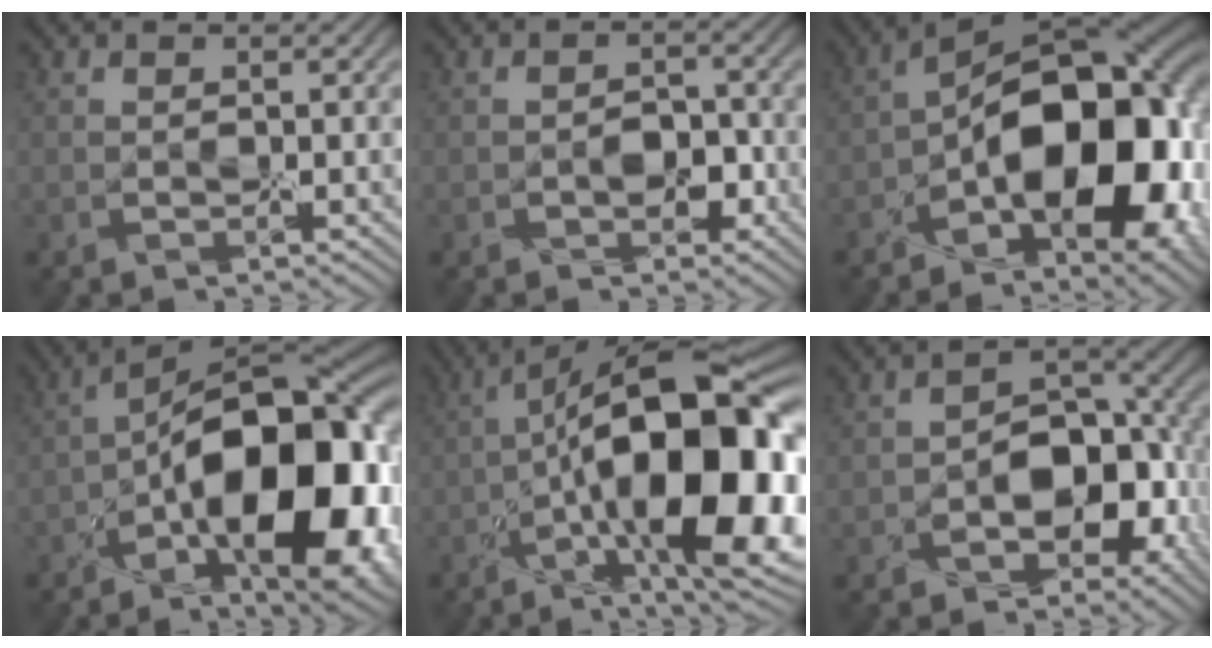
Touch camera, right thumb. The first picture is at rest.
{"total": 1.6, "force": [-1.0, 1.1, 0.6], "torque": [-0.001, 0.007, -0.017]}
{"total": 14.7, "force": [-3.8, 7.5, 12.0], "torque": [-0.149, 0.012, -0.069]}
{"total": 17.1, "force": [-4.6, 8.0, 14.3], "torque": [-0.186, 0.006, -0.074]}
{"total": 17.4, "force": [-2.7, 6.6, 15.9], "torque": [-0.232, 0.022, -0.048]}
{"total": 7.9, "force": [-2.9, 5.1, 5.3], "torque": [-0.069, -0.004, -0.051]}